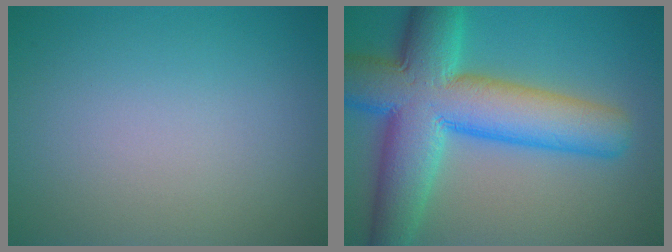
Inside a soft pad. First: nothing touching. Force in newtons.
{"total": 12.6, "press": 12.6, "slide": 0.4}